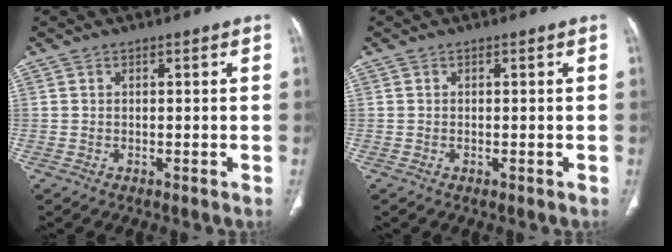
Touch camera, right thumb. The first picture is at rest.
{"total": 0.0}